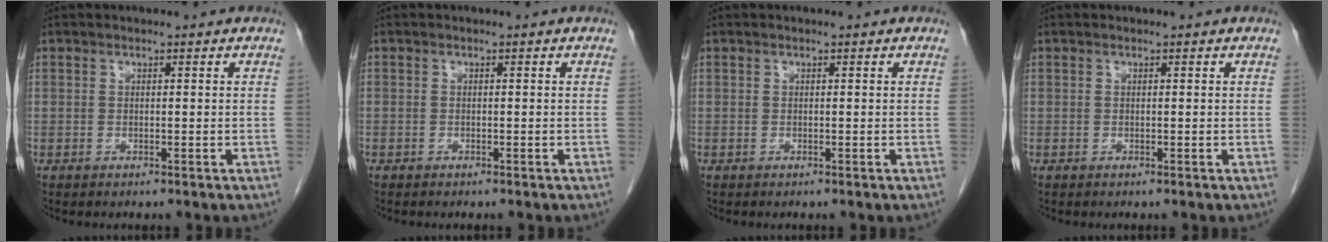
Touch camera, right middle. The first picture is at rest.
{"total": 0.0}
{"total": 0.0}
{"total": 0.0}